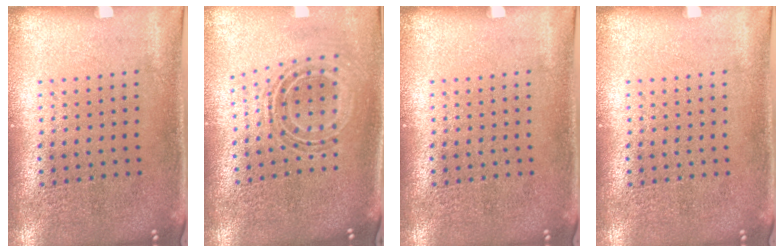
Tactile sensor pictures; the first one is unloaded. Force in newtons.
{"total": 0.8, "press": 0.8, "slide": 0.3}
{"total": 0.0}
{"total": 0.0}